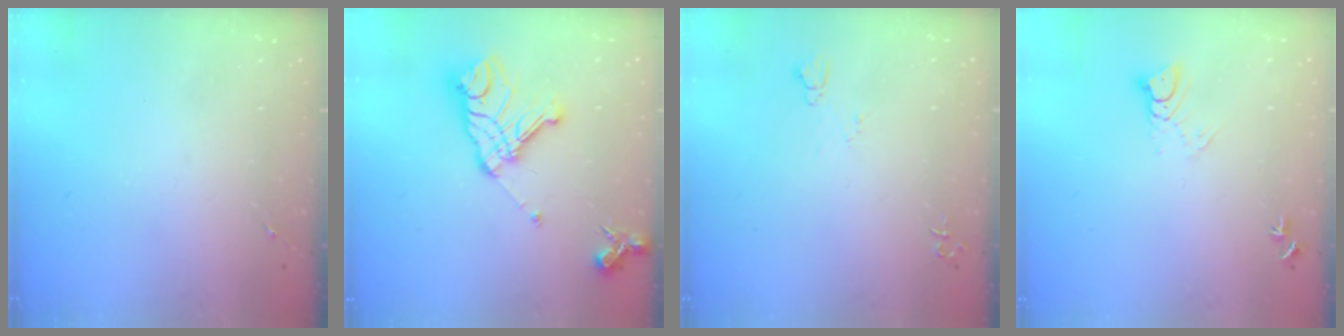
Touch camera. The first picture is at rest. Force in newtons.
{"total": 17.5, "press": 17.3, "slide": 2.0}
{"total": 4.9, "press": 4.9, "slide": 0.6}
{"total": 4.6, "press": 4.5, "slide": 0.5}